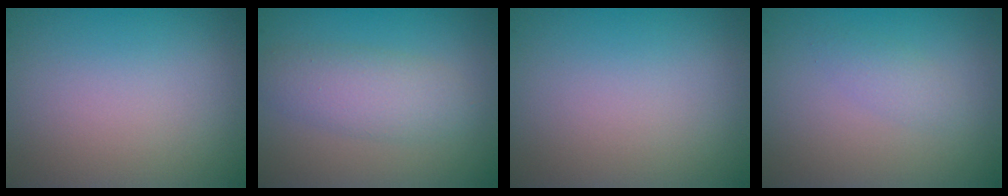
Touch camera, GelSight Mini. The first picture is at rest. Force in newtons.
{"total": 3.2, "press": 3.2, "slide": 0.2}
{"total": 0.0}
{"total": 1.2, "press": 1.2, "slide": 0.1}